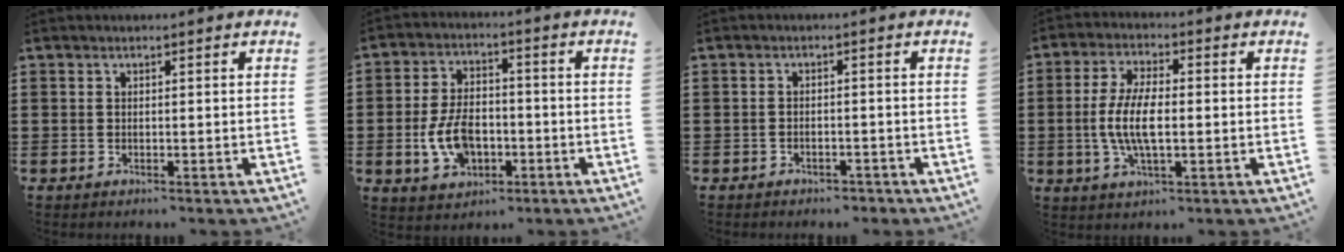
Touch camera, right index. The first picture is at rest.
{"total": 8.2, "force": [-2.0, 4.9, 6.2], "torque": [-0.143, 0.002, -0.039]}
{"total": 1.8, "force": [-1.8, 0.3, 0.2], "torque": [-0.009, -0.002, -0.037]}
{"total": 7.7, "force": [-0.9, 2.7, 7.1], "torque": [-0.159, -0.007, -0.024]}